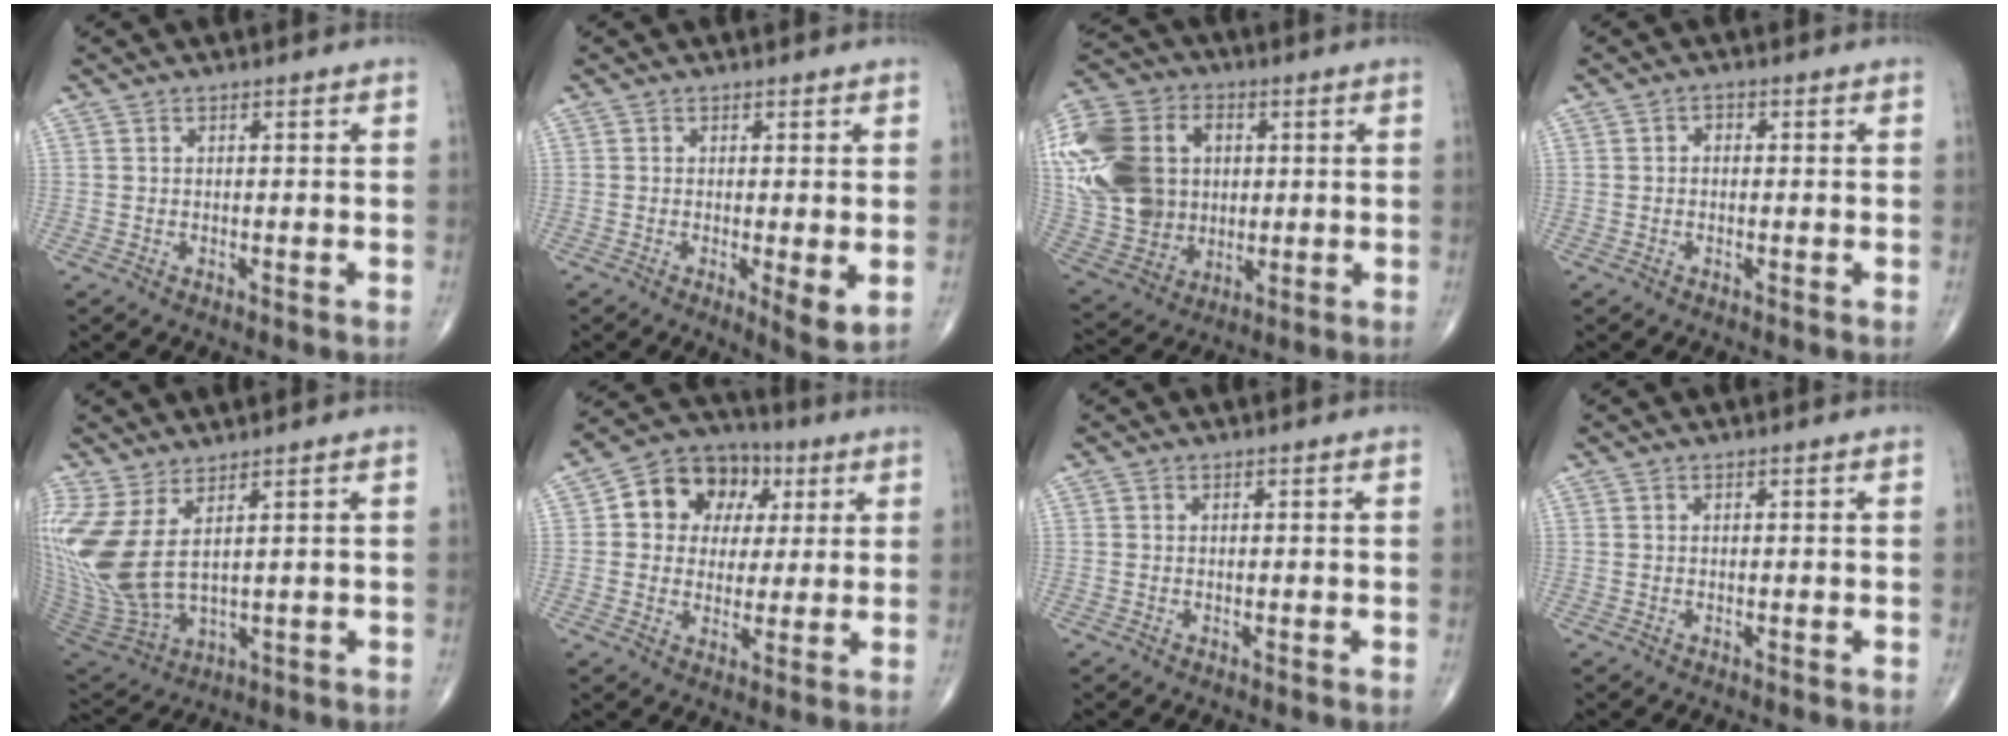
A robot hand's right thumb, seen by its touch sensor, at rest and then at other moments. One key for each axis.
{"total": 4.1, "fx": -0.4, "fy": 1.0, "fz": 3.9, "tx": -0.065, "ty": -0.015, "tz": -0.010}
{"total": 25.9, "fx": 4.1, "fy": 19.8, "fz": 16.2, "tx": -0.352, "ty": 0.024, "tz": 0.086}
{"total": 1.3, "fx": 0.0, "fy": 0.9, "fz": 0.8, "tx": -0.008, "ty": 0.007, "tz": -0.003}
{"total": 13.1, "fx": 3.8, "fy": 5.3, "fz": 11.4, "tx": -0.274, "ty": -0.028, "tz": 0.097}
{"total": 12.6, "fx": 3.4, "fy": 10.4, "fz": 6.3, "tx": -0.053, "ty": 0.007, "tz": 0.048}
{"total": 0.0}
{"total": 0.0}